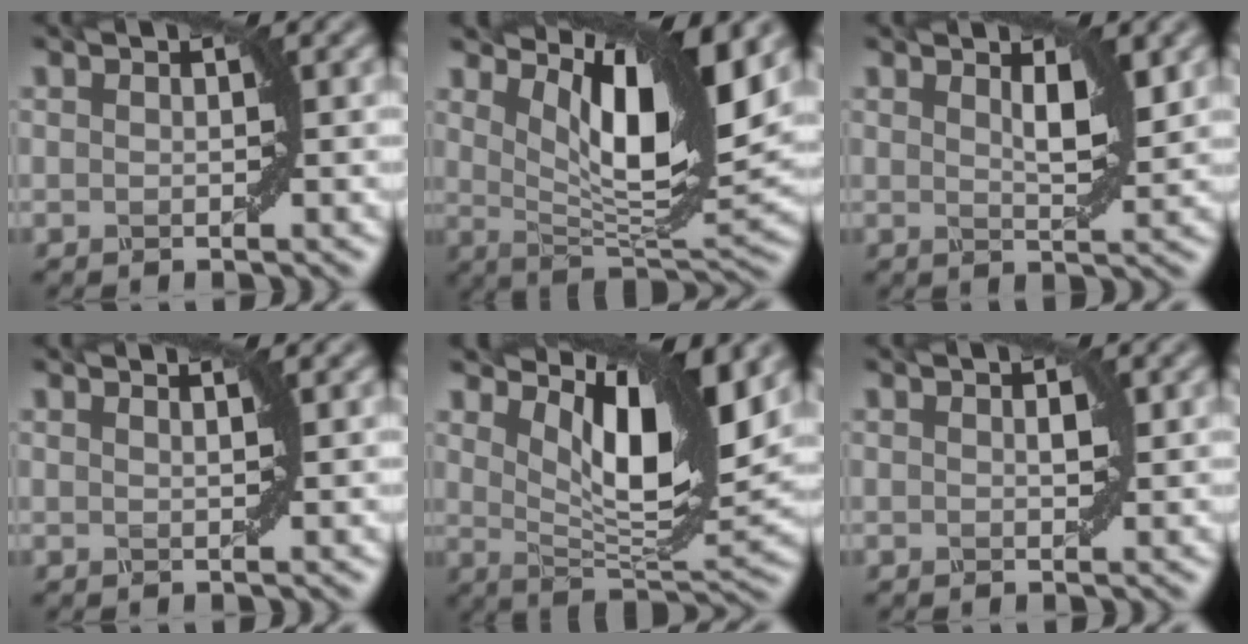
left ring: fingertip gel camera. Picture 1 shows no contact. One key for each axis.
{"total": 10.4, "fx": 4.7, "fy": 3.0, "fz": 8.7, "tx": -0.140, "ty": -0.008, "tz": 0.089}
{"total": 2.2, "fx": 1.0, "fy": 0.7, "fz": 1.9, "tx": -0.028, "ty": -0.006, "tz": 0.021}
{"total": 1.5, "fx": 1.0, "fy": 0.8, "fz": 0.8, "tx": 0.006, "ty": -0.006, "tz": -0.008}
{"total": 9.2, "fx": 4.4, "fy": 3.0, "fz": 7.5, "tx": -0.124, "ty": -0.013, "tz": 0.081}
{"total": 0.6, "fx": 0.0, "fy": 0.4, "fz": 0.5, "tx": -0.010, "ty": -0.003, "tz": 0.004}